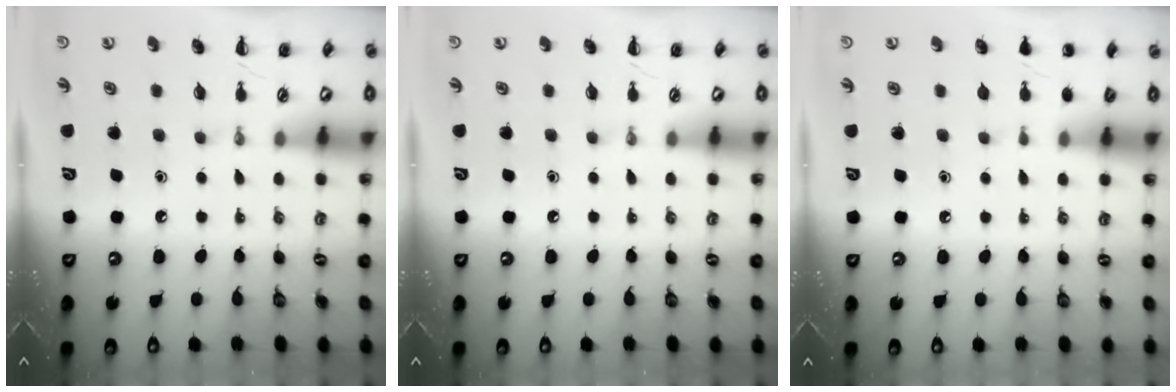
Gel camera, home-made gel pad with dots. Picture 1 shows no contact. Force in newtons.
{"total": 0.0}
{"total": 1.1, "press": 1.0, "slide": 0.2}